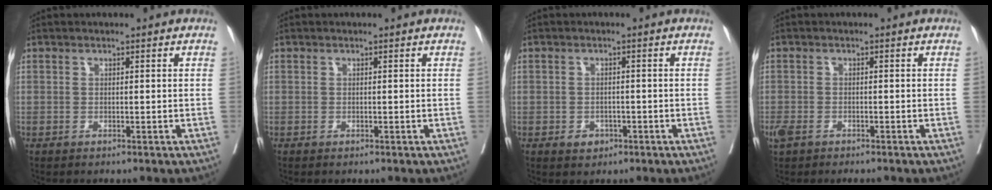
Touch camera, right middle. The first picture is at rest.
{"total": 0.0}
{"total": 2.2, "force": [-1.1, 1.7, 0.9], "torque": [-0.009, 0.005, -0.009]}
{"total": 4.5, "force": [-3.1, 2.0, 2.5], "torque": [-0.051, -0.007, -0.049]}